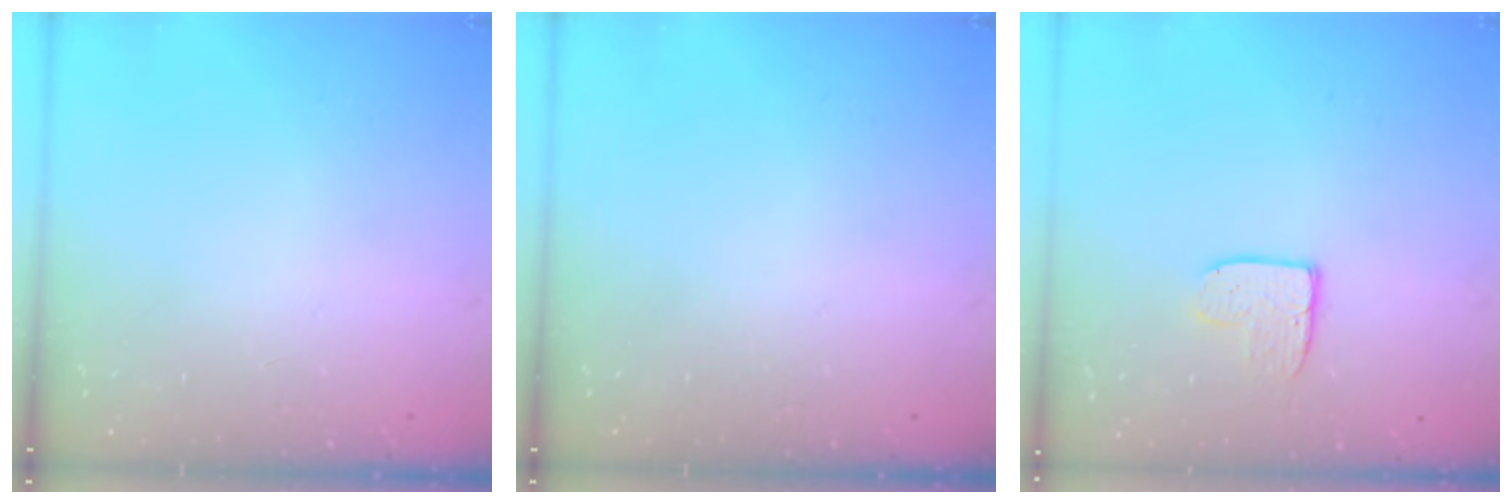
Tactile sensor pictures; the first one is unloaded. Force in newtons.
{"total": 0.0}
{"total": 7.9, "press": 7.9, "slide": 0.6}